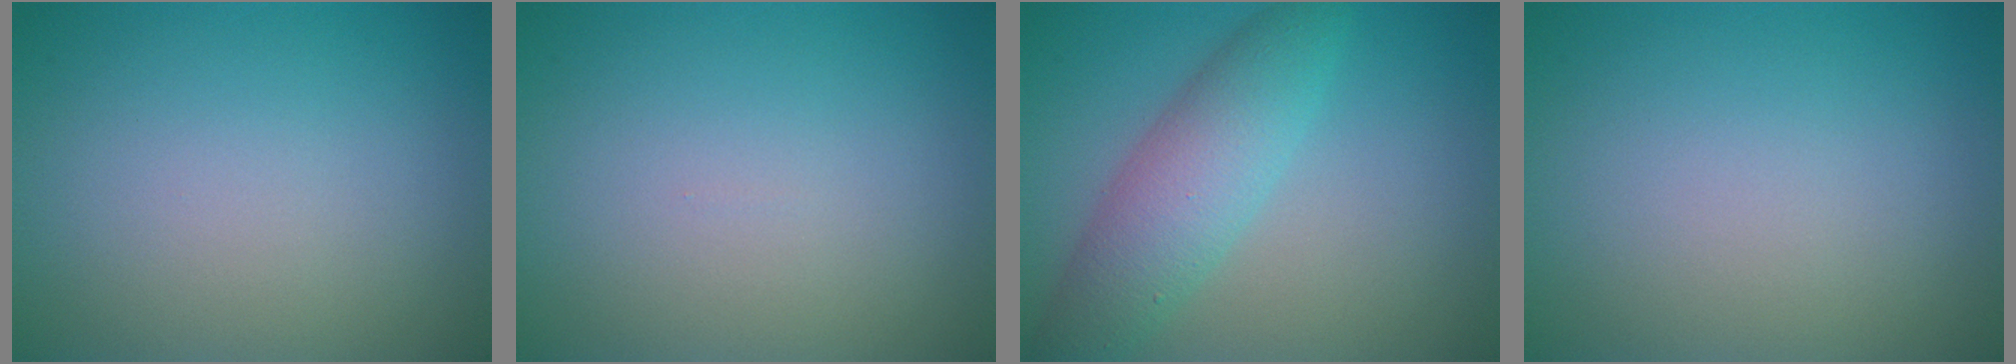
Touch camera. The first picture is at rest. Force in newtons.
{"total": 0.0}
{"total": 5.1, "press": 5.1, "slide": 0.1}
{"total": 0.0}